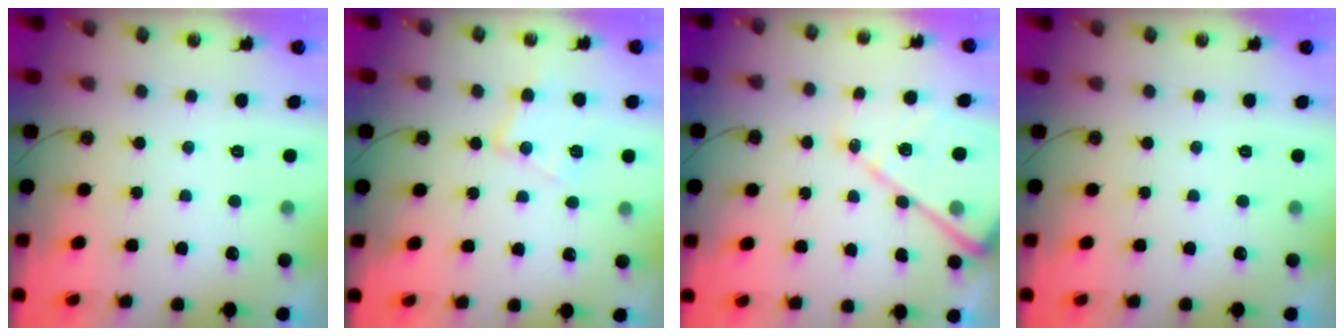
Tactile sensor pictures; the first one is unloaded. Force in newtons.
{"total": 11.8, "press": 11.8, "slide": 0.8}
{"total": 15.9, "press": 15.8, "slide": 1.9}
{"total": 0.0}